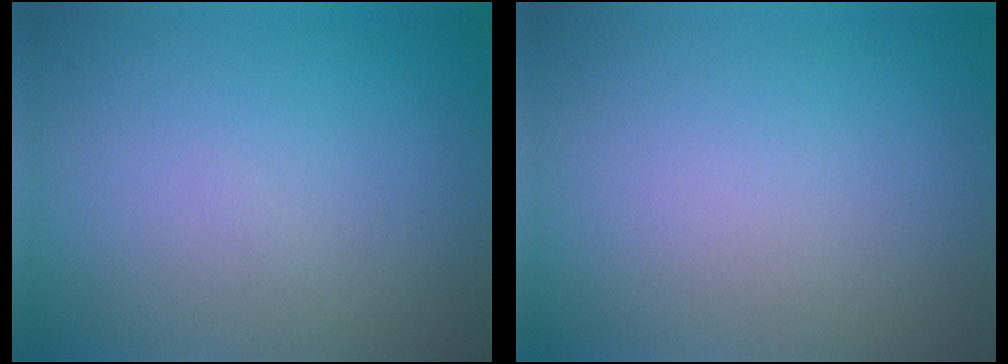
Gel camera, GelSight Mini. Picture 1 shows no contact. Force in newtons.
{"total": 0.0}